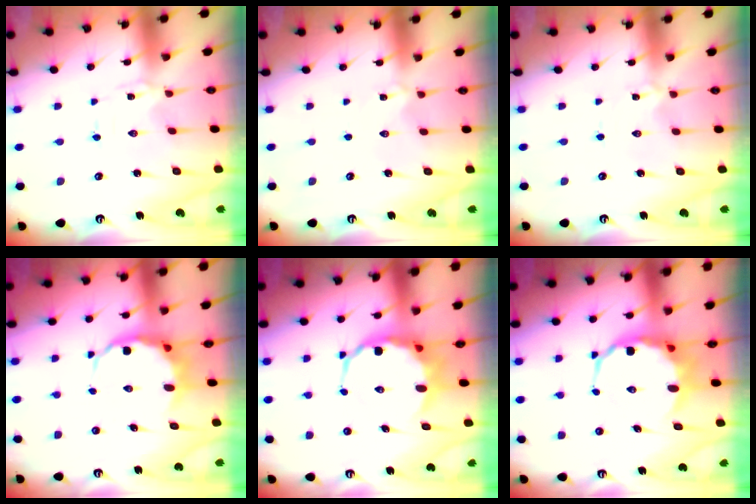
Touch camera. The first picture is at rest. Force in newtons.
{"total": 0.6, "press": 0.5, "slide": 0.2}
{"total": 0.0}
{"total": 6.2, "press": 6.0, "slide": 1.5}
{"total": 8.1, "press": 7.8, "slide": 2.0}
{"total": 8.1, "press": 7.8, "slide": 2.0}